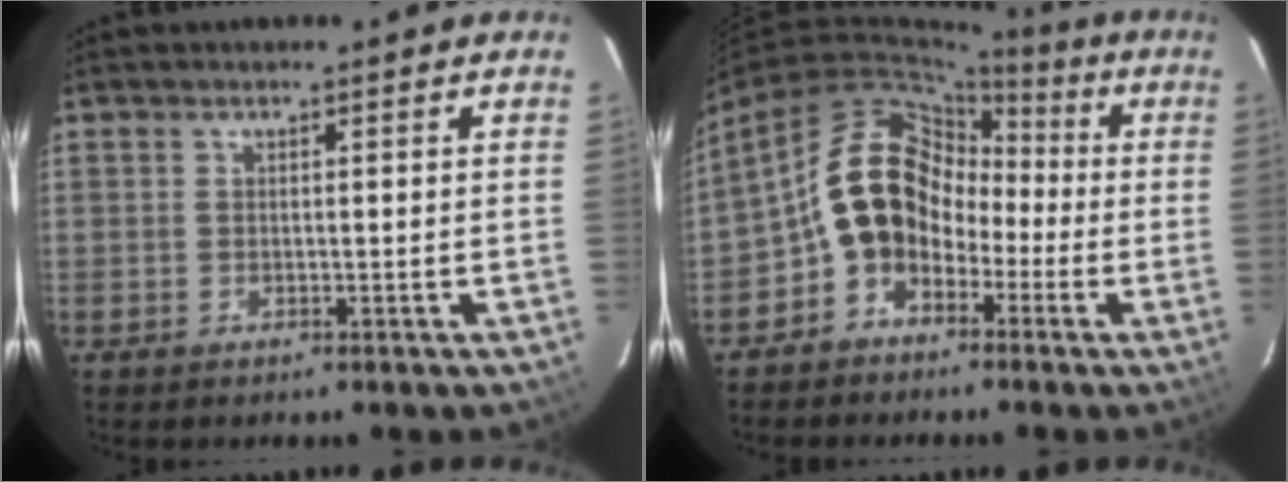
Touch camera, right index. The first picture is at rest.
{"total": 11.2, "force": [-3.0, 9.2, 5.5], "torque": [-0.098, 0.028, -0.056]}